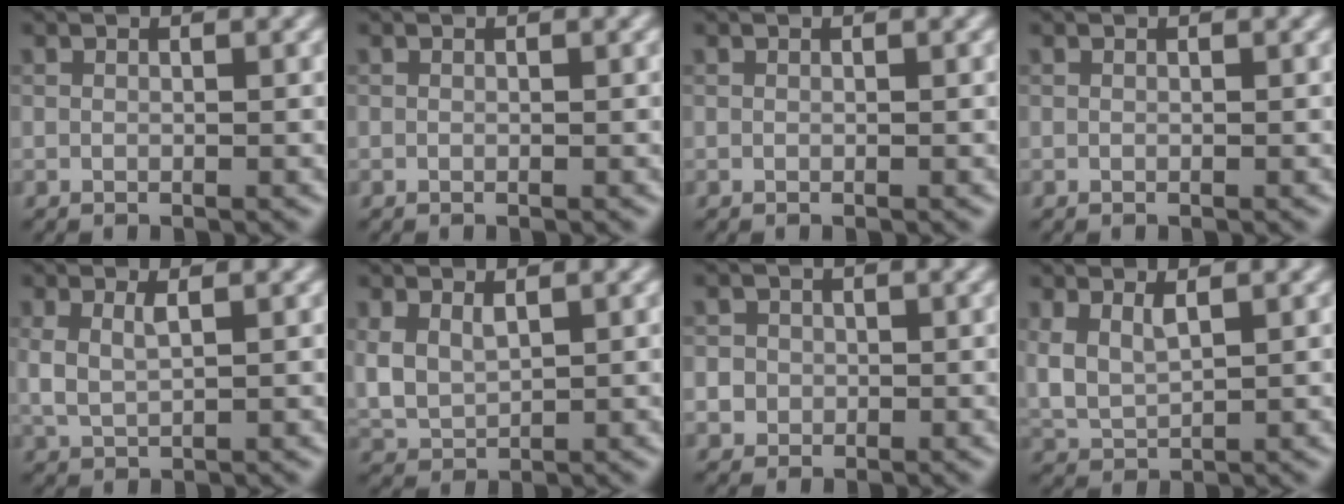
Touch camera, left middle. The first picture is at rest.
{"total": 0.0}
{"total": 0.0}
{"total": 0.0}
{"total": 1.9, "force": [0.8, 0.6, 1.5], "torque": [-0.038, -0.004, 0.021]}
{"total": 2.6, "force": [1.2, 1.6, 1.8], "torque": [-0.045, -0.005, 0.028]}
{"total": 3.1, "force": [-0.2, 2.9, 0.9], "torque": [0.000, 0.016, -0.016]}
{"total": 2.4, "force": [1.3, 1.0, 1.8], "torque": [-0.045, -0.008, 0.031]}